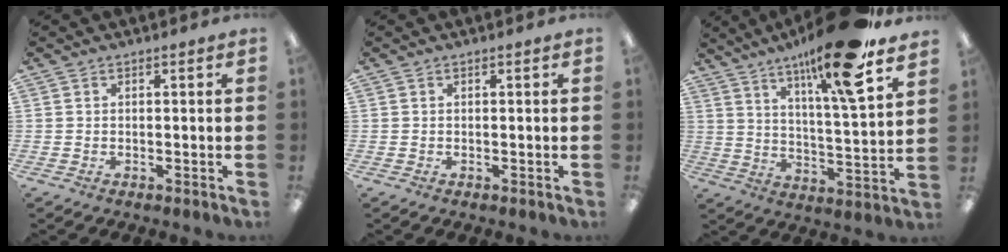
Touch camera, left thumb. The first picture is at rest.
{"total": 0.0}
{"total": 18.1, "force": [13.1, 1.6, 12.3], "torque": [-0.212, -0.072, 0.203]}